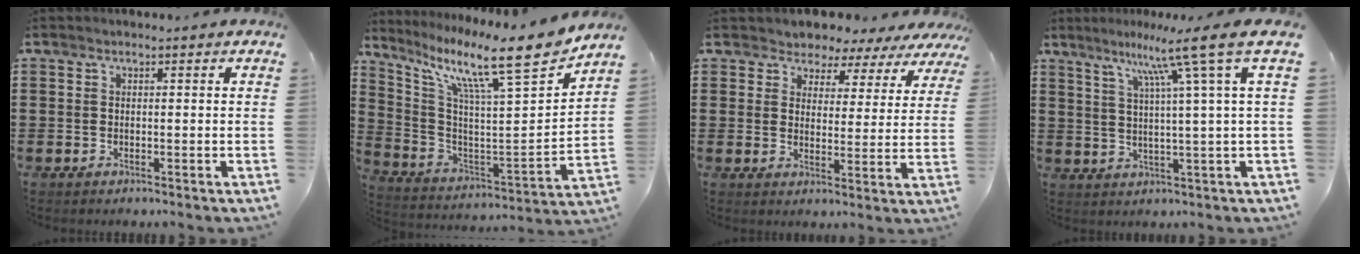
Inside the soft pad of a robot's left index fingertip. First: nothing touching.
{"total": 12.7, "force": [9.9, 0.9, 8.0], "torque": [-0.152, -0.080, 0.146]}
{"total": 3.9, "force": [3.5, 1.7, 0.0], "torque": [-0.026, -0.019, 0.059]}
{"total": 10.3, "force": [5.0, -1.8, 8.8], "torque": [-0.166, -0.021, 0.067]}